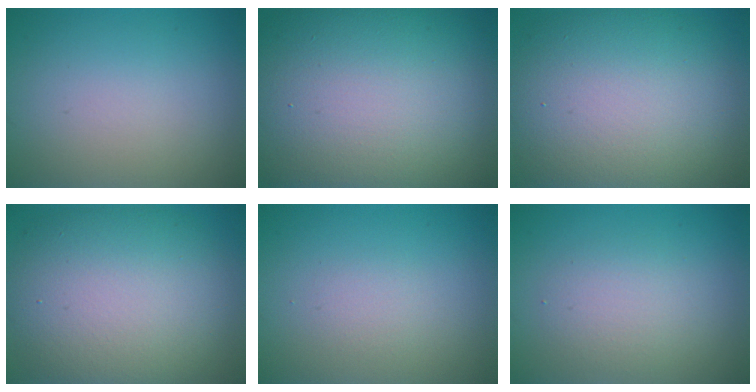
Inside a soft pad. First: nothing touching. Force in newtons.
{"total": 19.1, "press": 19.1, "slide": 1.1}
{"total": 13.7, "press": 13.6, "slide": 1.4}
{"total": 11.3, "press": 11.3, "slide": 0.9}
{"total": 1.2, "press": 1.2, "slide": 0.1}
{"total": 2.6, "press": 2.6, "slide": 0.1}